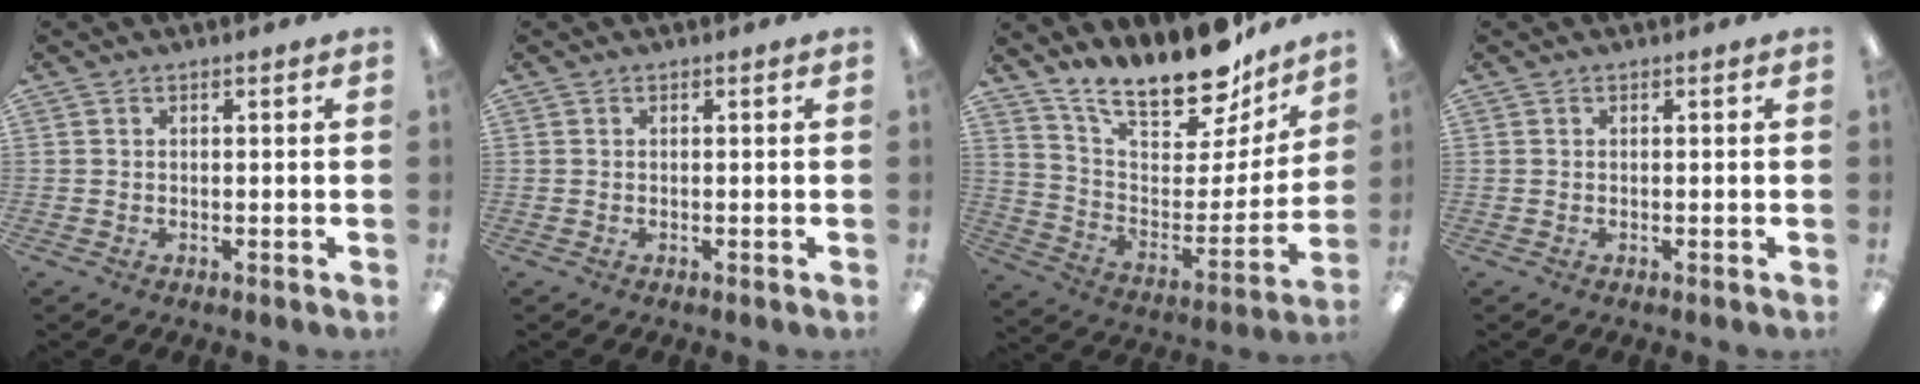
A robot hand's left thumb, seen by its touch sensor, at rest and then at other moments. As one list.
[{"total": 0.0}, {"total": 19.3, "force": [16.8, 5.6, 7.7], "torque": [-0.125, -0.131, 0.293]}, {"total": 0.0}]